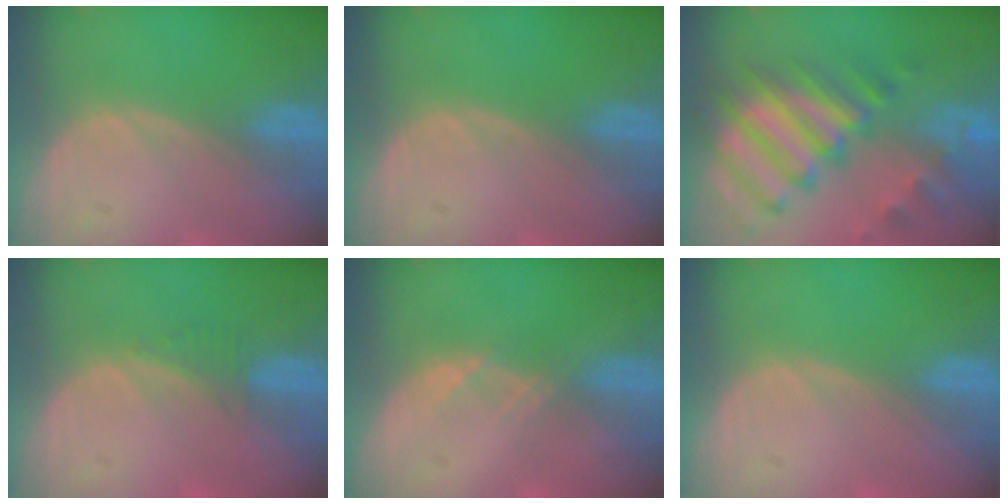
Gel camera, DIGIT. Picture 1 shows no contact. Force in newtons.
{"total": 0.0}
{"total": 11.8, "press": 10.2, "slide": 5.9}
{"total": 1.3, "press": 1.2, "slide": 0.4}
{"total": 1.1, "press": 1.0, "slide": 0.2}
{"total": 0.0}